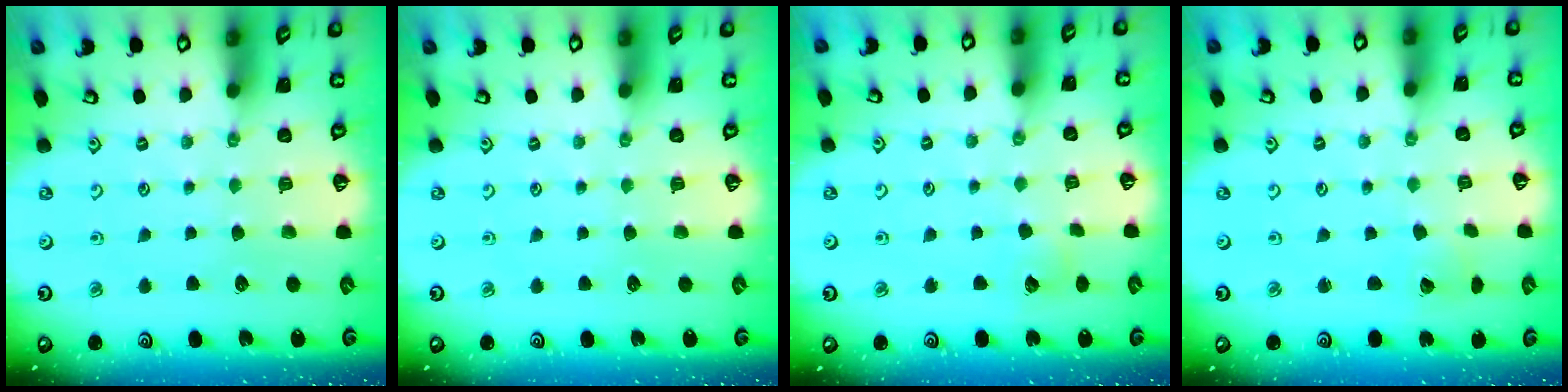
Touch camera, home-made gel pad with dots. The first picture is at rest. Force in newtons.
{"total": 0.0}
{"total": 2.5, "press": 2.5, "slide": 0.3}
{"total": 2.0, "press": 2.0, "slide": 0.1}